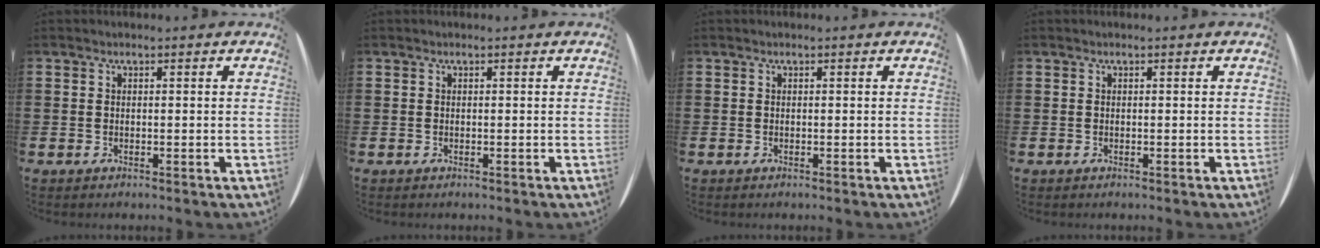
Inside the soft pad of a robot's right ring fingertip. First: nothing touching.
{"total": 0.0}
{"total": 0.0}
{"total": 0.0}